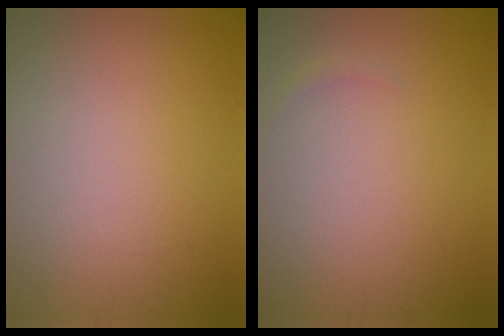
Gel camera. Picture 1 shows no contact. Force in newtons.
{"total": 0.5, "press": 0.5, "slide": 0.0}